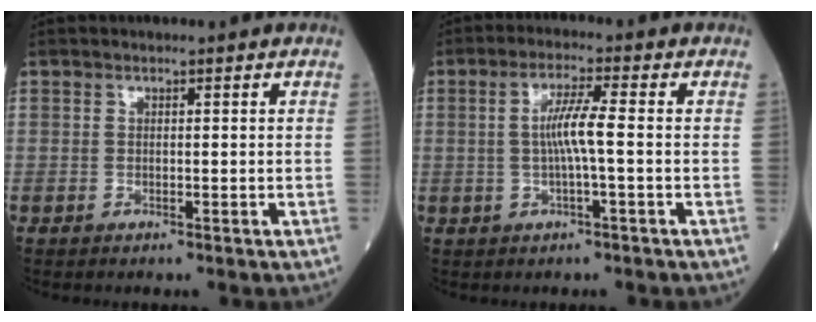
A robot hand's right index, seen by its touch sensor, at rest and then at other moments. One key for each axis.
{"total": 5.1, "fx": -0.1, "fy": -0.2, "fz": 5.1, "tx": -0.098, "ty": 0.006, "tz": -0.001}